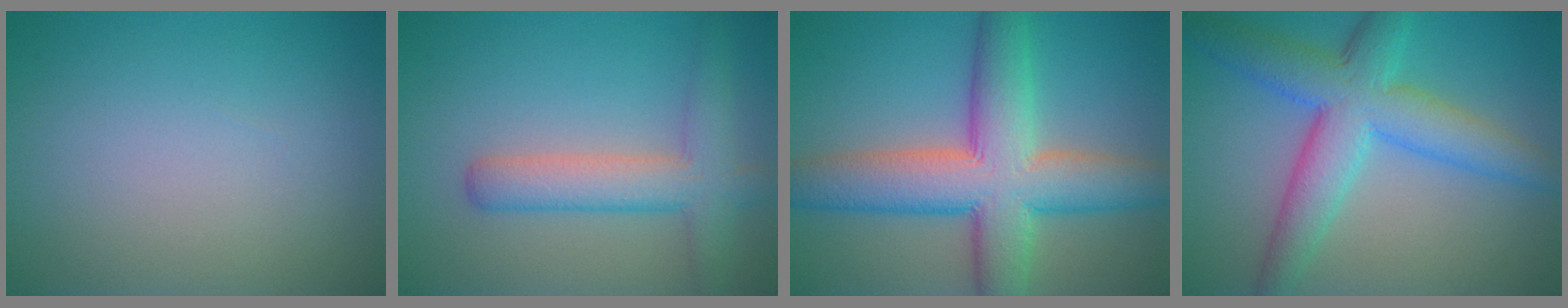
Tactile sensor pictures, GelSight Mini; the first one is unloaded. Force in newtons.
{"total": 4.6, "press": 4.6, "slide": 0.2}
{"total": 10.0, "press": 10.0, "slide": 0.4}
{"total": 7.6, "press": 7.6, "slide": 0.1}